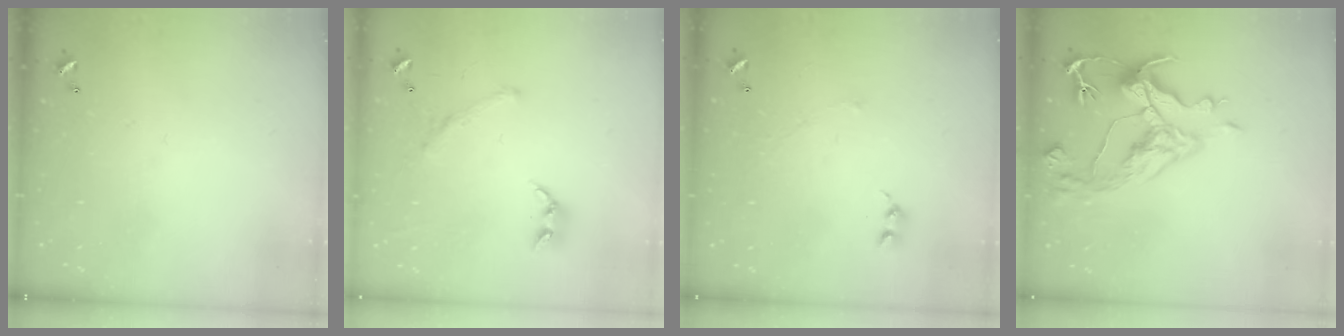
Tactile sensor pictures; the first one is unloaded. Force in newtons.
{"total": 1.5, "press": 1.0, "slide": 1.2}
{"total": 1.1, "press": 0.9, "slide": 0.6}
{"total": 8.7, "press": 8.5, "slide": 1.9}